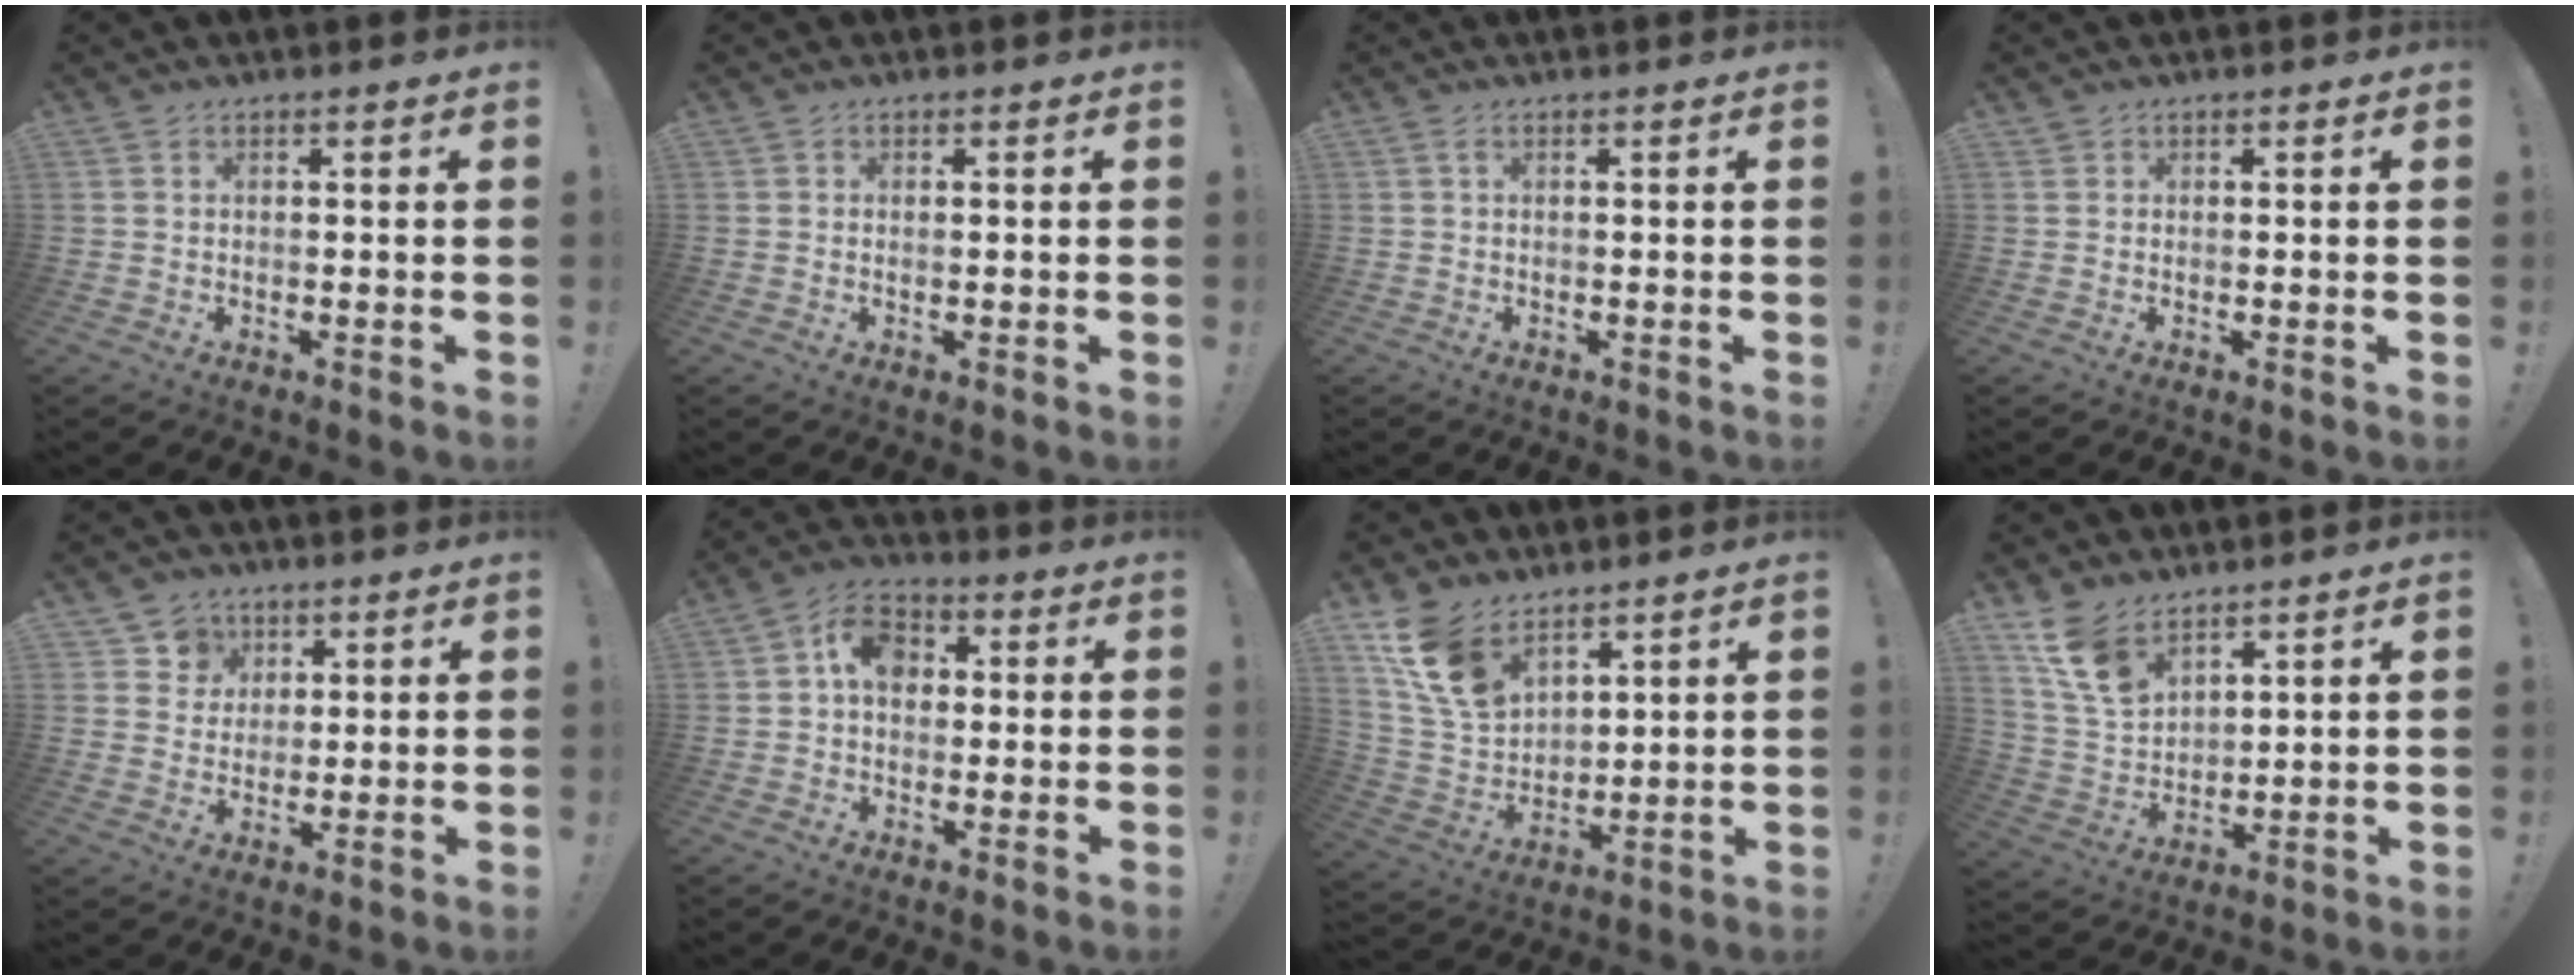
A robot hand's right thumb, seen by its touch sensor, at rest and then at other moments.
{"total": 0.5, "force": [0.3, -0.1, 0.4], "torque": [-0.001, -0.003, 0.004]}
{"total": 0.9, "force": [0.2, 0.2, 0.8], "torque": [-0.021, 0.002, 0.004]}
{"total": 0.7, "force": [0.6, 0.3, 0.1], "torque": [0.006, -0.004, 0.011]}
{"total": 6.7, "force": [2.9, 6.0, 0.7], "torque": [-0.012, -0.021, 0.058]}
{"total": 8.7, "force": [1.5, 6.6, 5.4], "torque": [-0.079, 0.011, 0.028]}
{"total": 14.2, "force": [9.2, 8.3, 6.9], "torque": [-0.133, -0.049, 0.183]}
{"total": 11.6, "force": [8.2, 6.2, 5.4], "torque": [-0.108, -0.042, 0.165]}